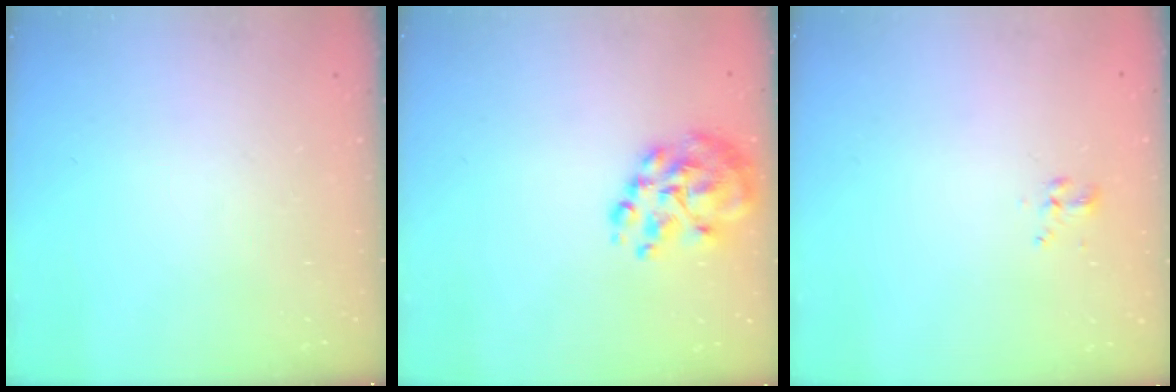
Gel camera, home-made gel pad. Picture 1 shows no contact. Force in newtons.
{"total": 10.8, "press": 10.4, "slide": 2.9}
{"total": 2.1, "press": 1.8, "slide": 1.1}